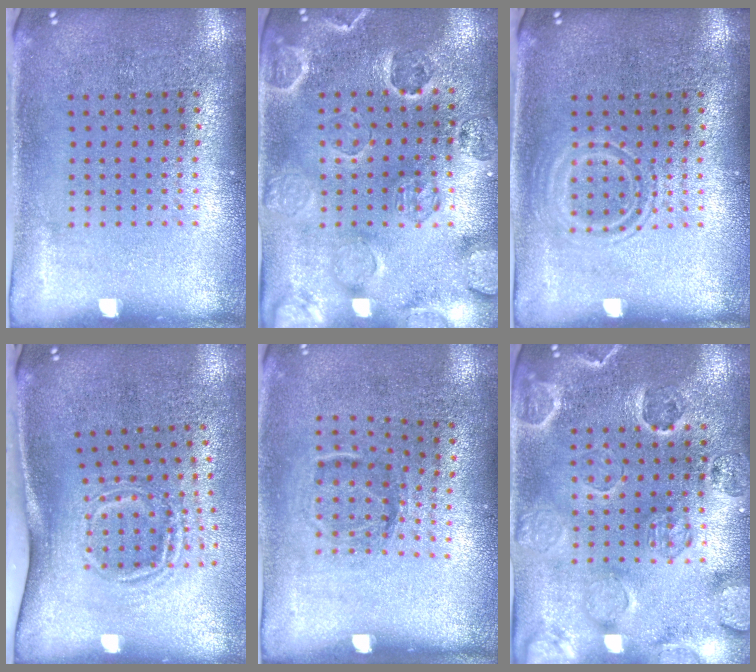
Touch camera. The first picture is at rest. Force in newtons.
{"total": 2.5, "press": 2.3, "slide": 1.0}
{"total": 1.9, "press": 1.9, "slide": 0.3}
{"total": 1.8, "press": 1.2, "slide": 1.4}
{"total": 1.2, "press": 0.8, "slide": 0.8}
{"total": 2.5, "press": 2.3, "slide": 1.0}